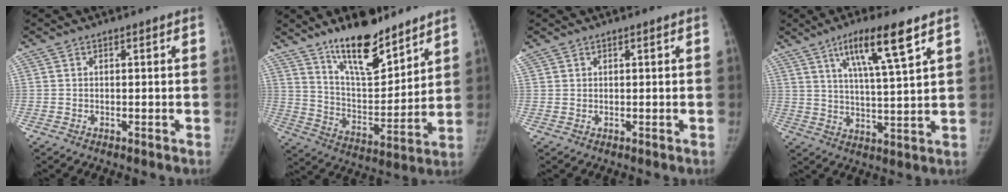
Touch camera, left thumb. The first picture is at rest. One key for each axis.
{"total": 16.1, "fx": 12.1, "fy": 5.4, "fz": 9.1, "tx": -0.108, "ty": -0.087, "tz": 0.211}
{"total": 1.1, "fx": 0.7, "fy": 0.8, "fz": 0.1, "tx": 0.001, "ty": 0.011, "tz": 0.016}
{"total": 11.5, "fx": 6.4, "fy": 1.3, "fz": 9.5, "tx": -0.165, "ty": -0.027, "tz": 0.111}